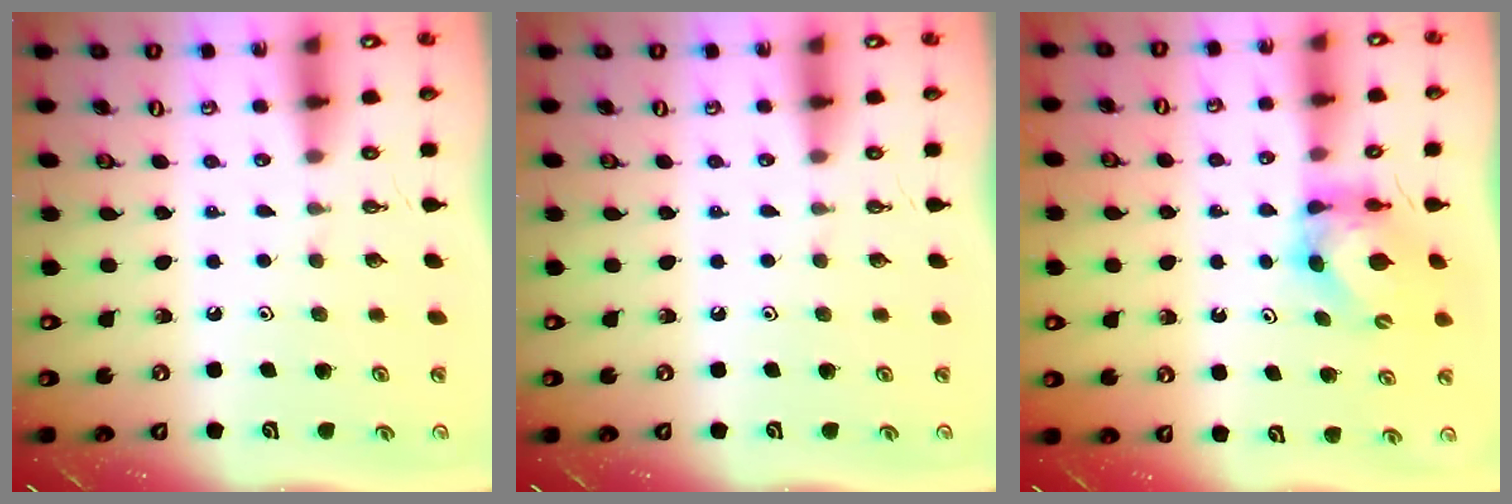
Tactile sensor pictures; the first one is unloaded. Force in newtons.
{"total": 0.0}
{"total": 5.8, "press": 5.8, "slide": 0.5}